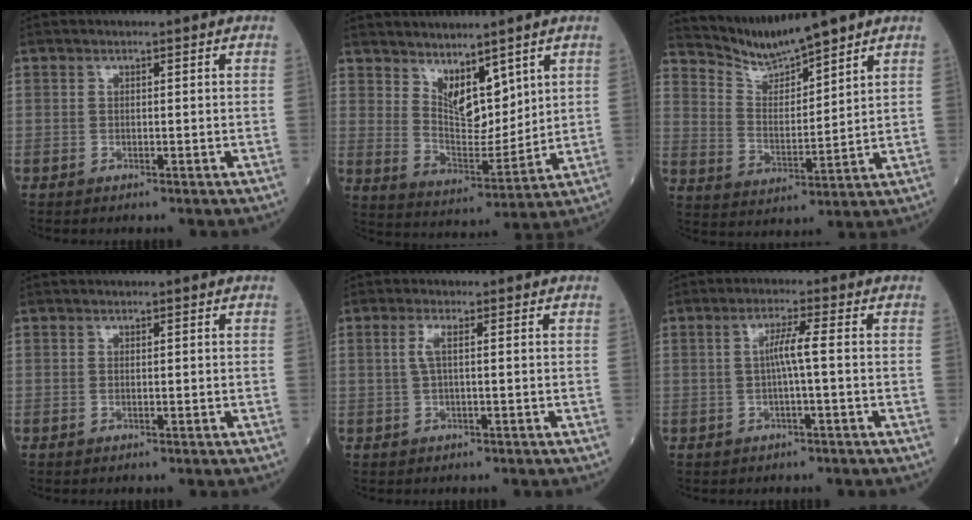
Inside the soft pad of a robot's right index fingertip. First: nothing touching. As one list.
[{"total": 8.3, "force": [5.1, 3.5, 5.4], "torque": [-0.106, -0.007, 0.106]}, {"total": 8.4, "force": [8.1, -0.3, 2.3], "torque": [-0.060, 0.002, 0.165]}, {"total": 0.0}, {"total": 2.3, "force": [0.3, 0.4, 2.3], "torque": [-0.056, 0.005, 0.008]}, {"total": 3.7, "force": [-0.1, -0.1, 3.7], "torque": [-0.075, 0.006, 0.001]}]